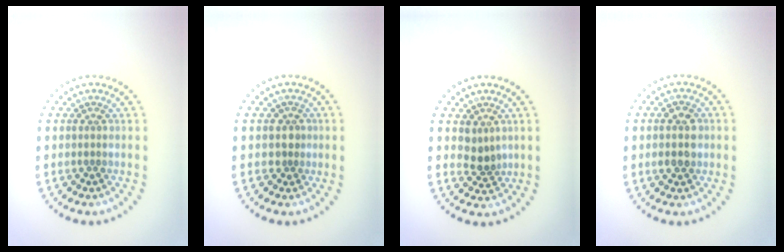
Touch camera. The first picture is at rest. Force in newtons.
{"total": 1.6, "press": 1.3, "slide": 0.9}
{"total": 2.0, "press": 1.7, "slide": 1.2}
{"total": 3.1, "press": 3.1, "slide": 0.1}